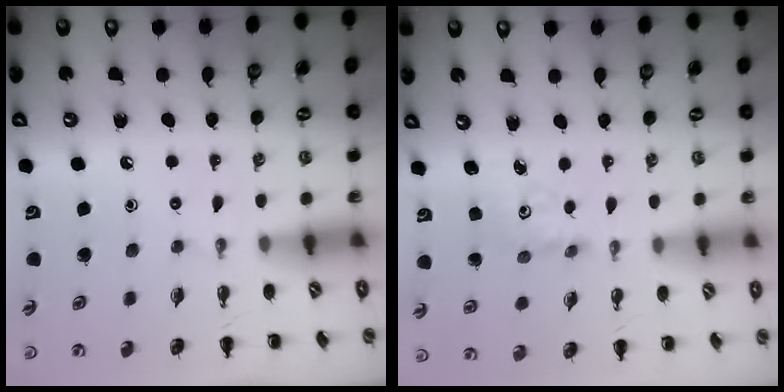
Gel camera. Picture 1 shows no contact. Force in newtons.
{"total": 1.9, "press": 1.9, "slide": 0.5}